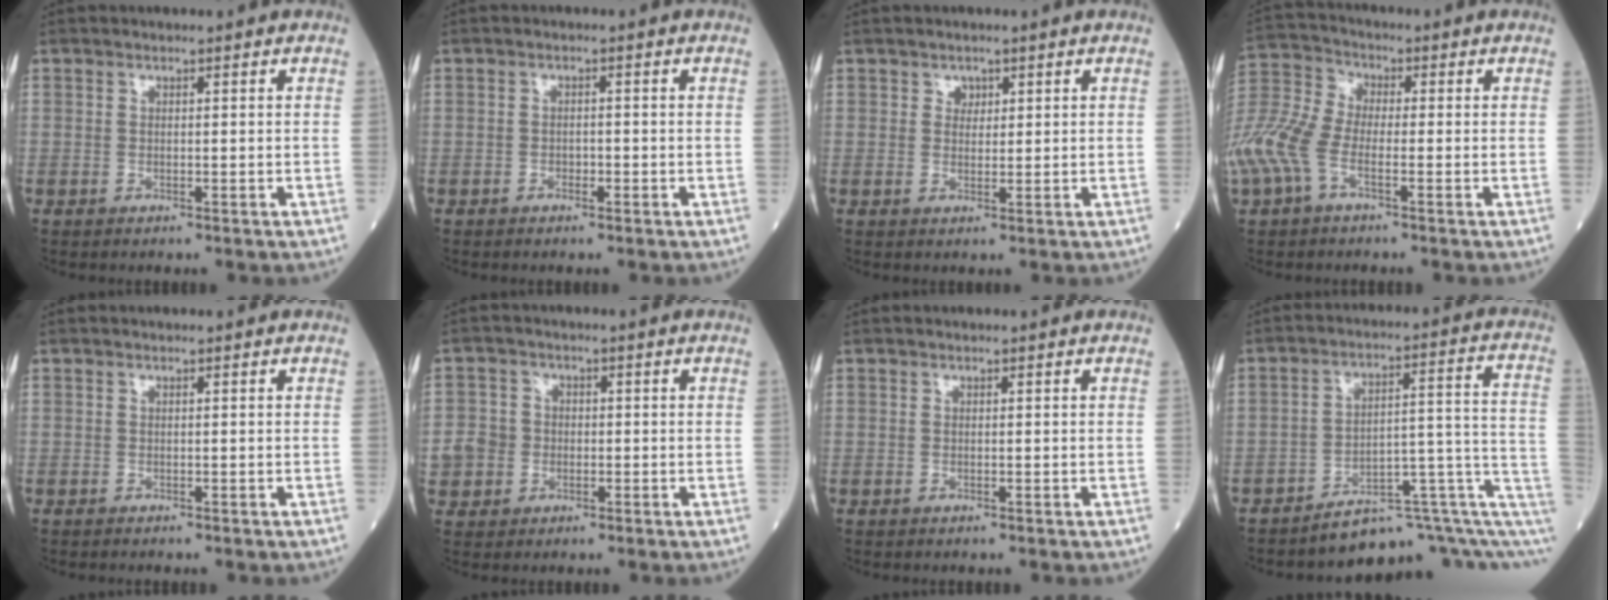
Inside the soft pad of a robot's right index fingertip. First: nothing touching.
{"total": 1.2, "force": [-0.6, 0.6, 0.7], "torque": [-0.009, 0.001, -0.011]}
{"total": 1.5, "force": [0.8, 1.2, 0.4], "torque": [0.001, -0.003, 0.010]}
{"total": 12.2, "force": [-4.2, 6.1, 9.7], "torque": [-0.249, 0.015, -0.086]}
{"total": 0.0}
{"total": 4.7, "force": [-0.8, 4.4, 1.4], "torque": [-0.028, 0.009, -0.013]}
{"total": 0.0}
{"total": 11.3, "force": [-7.7, 2.7, 7.9], "torque": [-0.081, 0.082, -0.102]}